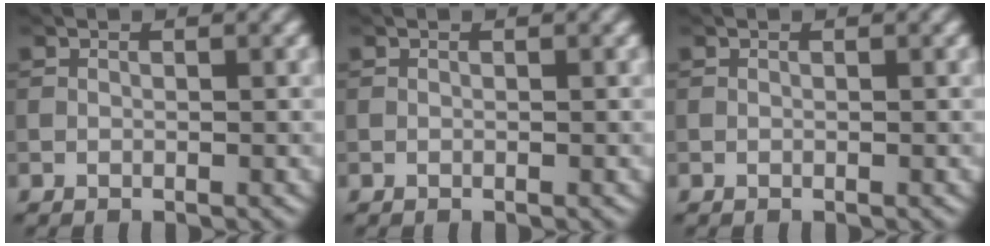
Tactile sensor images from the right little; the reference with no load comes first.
{"total": 0.0}
{"total": 0.0}